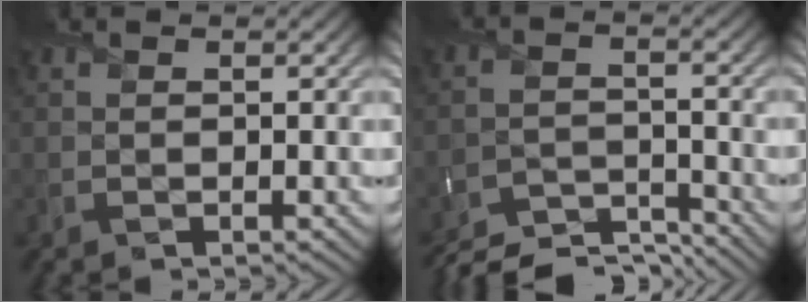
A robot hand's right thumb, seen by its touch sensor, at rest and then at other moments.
{"total": 7.8, "force": [-7.4, 1.5, 2.1], "torque": [-0.037, -0.002, -0.129]}